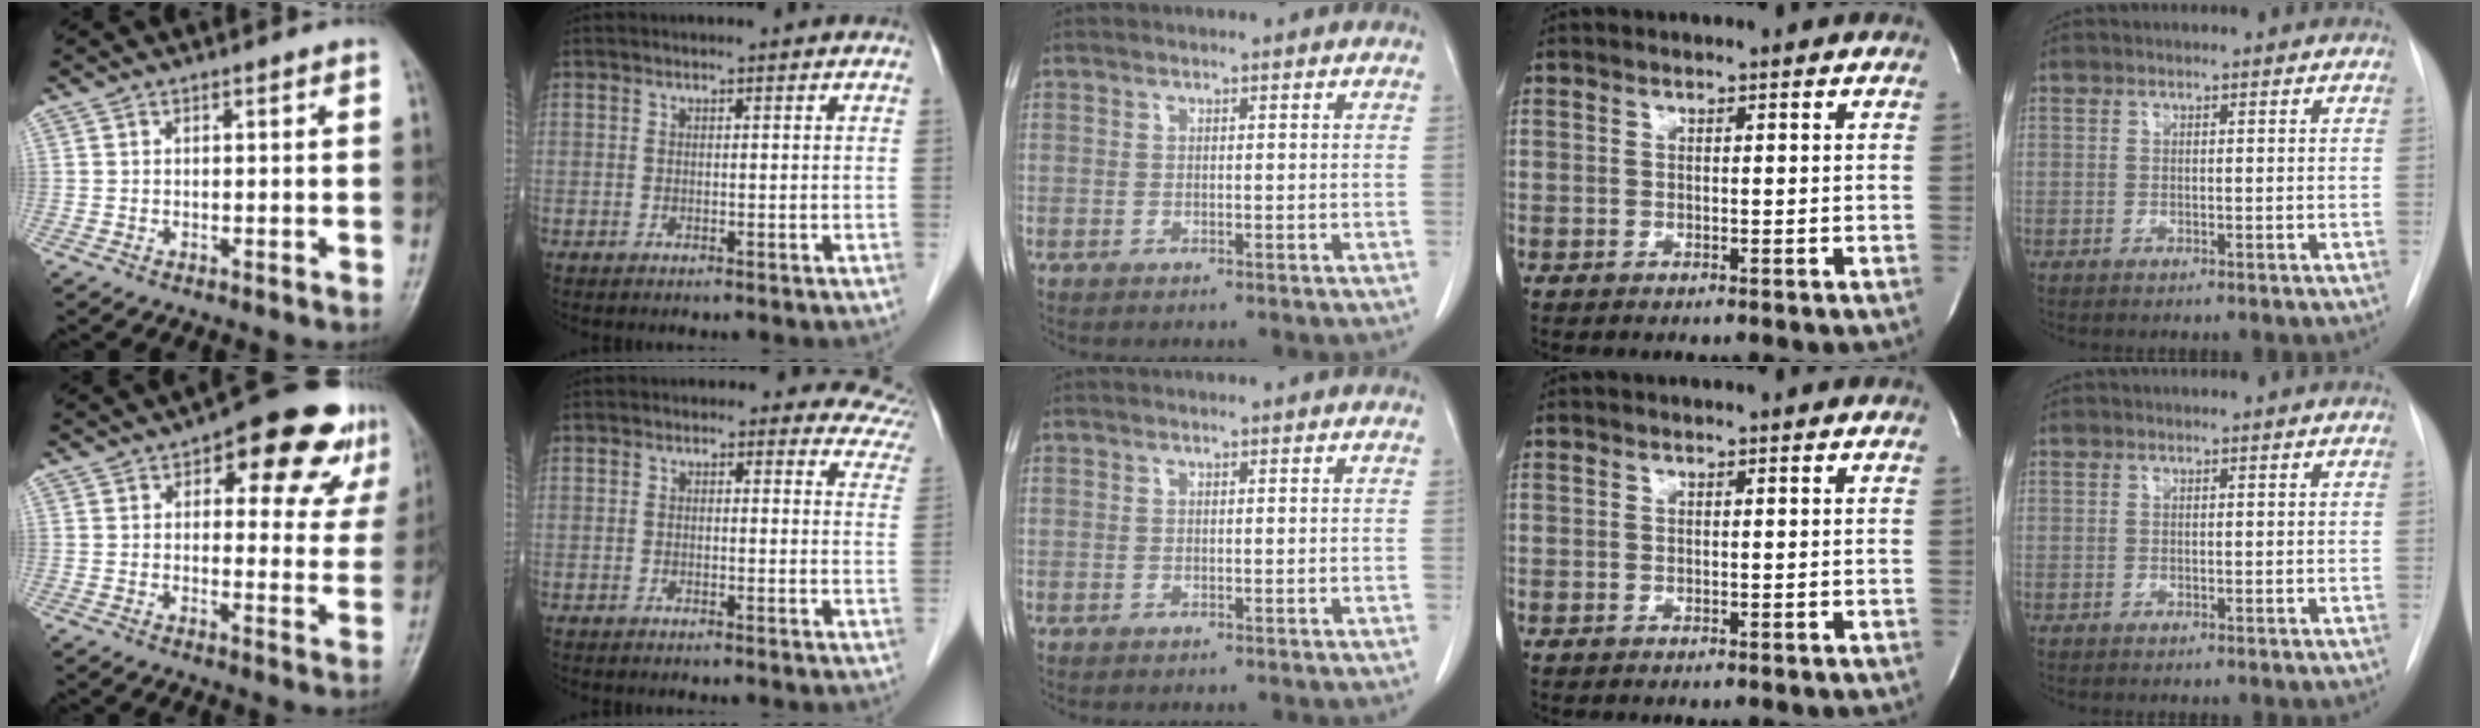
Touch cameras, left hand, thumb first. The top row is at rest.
{"thumb": {"total": 15.3, "force": [7.9, 7.2, 11.1], "torque": [-0.086, -0.016, 0.095]}, "index": {"total": 7.9, "force": [6.6, 4.3, 0.8], "torque": [0.040, -0.006, 0.028]}}